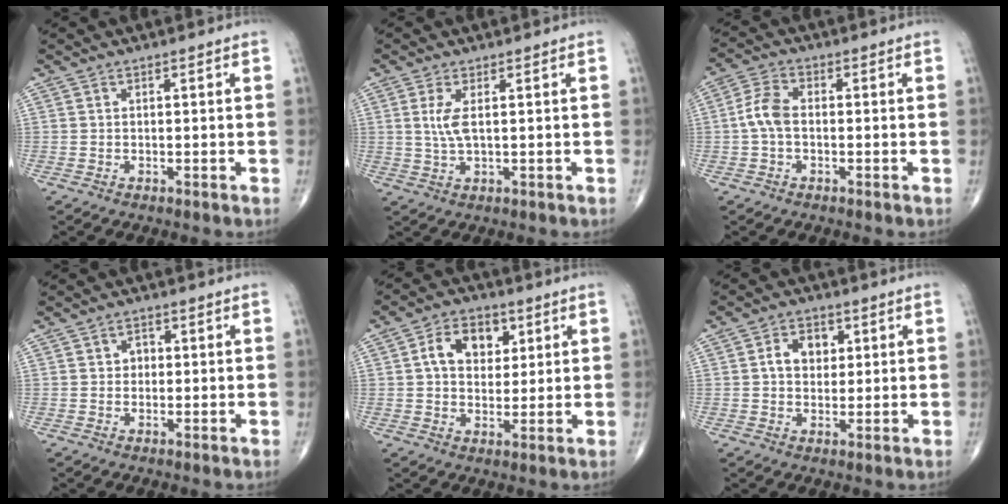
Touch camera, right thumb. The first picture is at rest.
{"total": 3.8, "force": [0.9, 1.1, 3.6], "torque": [-0.089, -0.004, 0.024]}
{"total": 5.1, "force": [-0.5, 3.0, 4.1], "torque": [-0.090, 0.016, -0.018]}
{"total": 2.1, "force": [0.2, 1.8, 1.1], "torque": [-0.004, 0.005, 0.000]}
{"total": 8.9, "force": [2.6, 6.2, 5.8], "torque": [-0.064, 0.000, 0.039]}
{"total": 5.7, "force": [1.2, 4.2, 3.6], "torque": [-0.035, 0.005, 0.016]}